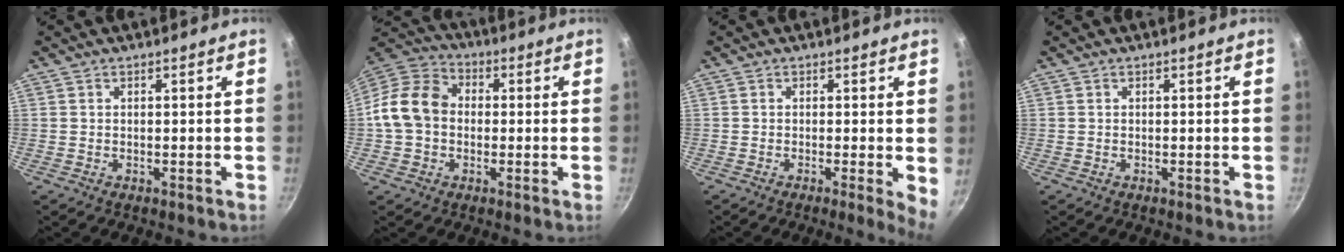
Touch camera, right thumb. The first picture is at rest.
{"total": 12.2, "force": [-0.5, 9.7, 7.4], "torque": [-0.106, 0.029, -0.030]}
{"total": 3.7, "force": [-0.4, 0.6, 3.6], "torque": [-0.045, -0.008, -0.007]}
{"total": 0.0}